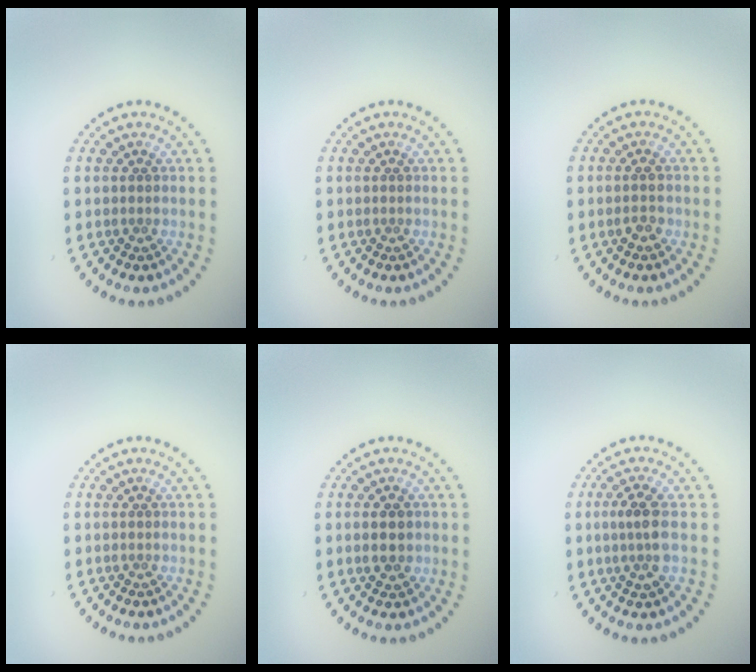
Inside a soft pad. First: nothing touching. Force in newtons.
{"total": 0.0}
{"total": 1.5, "press": 1.5, "slide": 0.2}
{"total": 0.0}
{"total": 2.1, "press": 2.1, "slide": 0.1}
{"total": 2.6, "press": 2.4, "slide": 0.9}